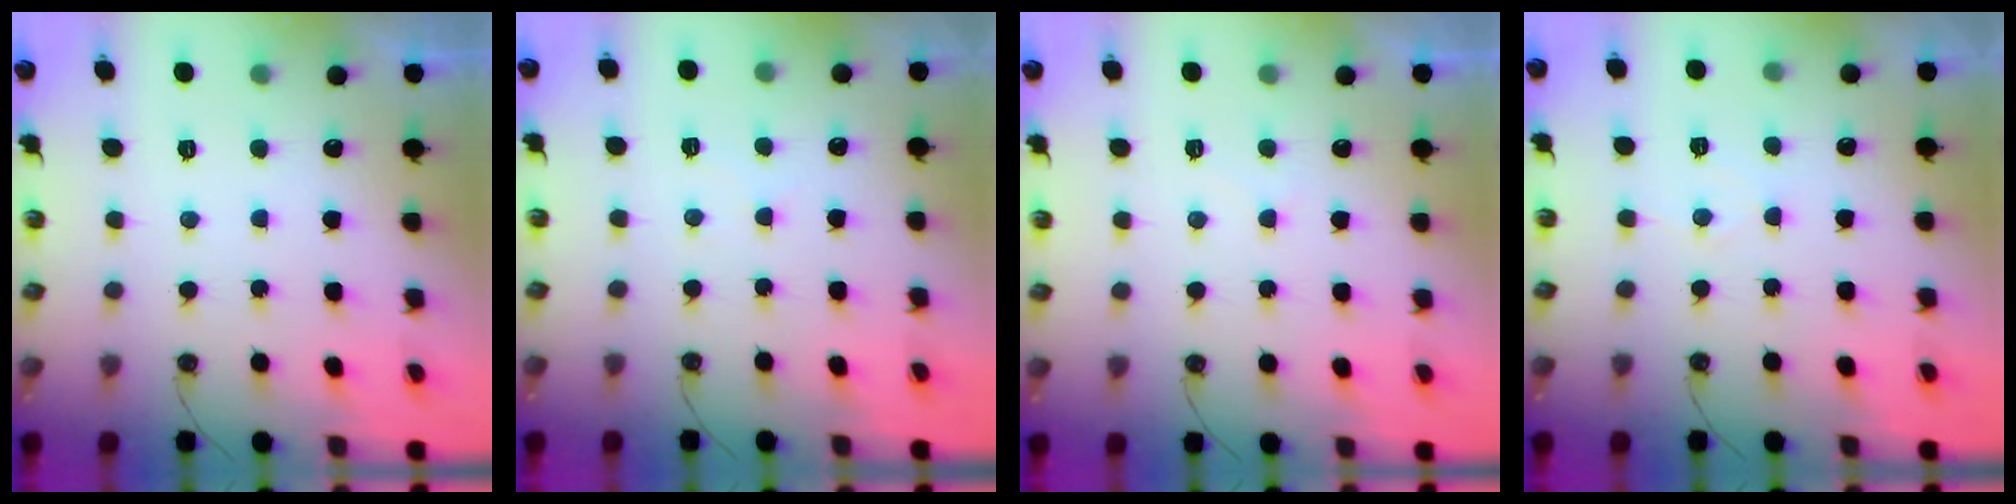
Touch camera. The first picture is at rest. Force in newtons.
{"total": 2.5, "press": 2.5, "slide": 0.4}
{"total": 3.9, "press": 3.9, "slide": 0.5}
{"total": 3.8, "press": 3.8, "slide": 0.5}